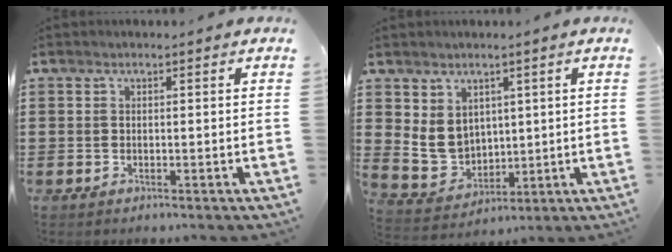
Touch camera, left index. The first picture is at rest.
{"total": 6.6, "force": [1.6, 5.6, 3.0], "torque": [-0.080, 0.001, 0.032]}